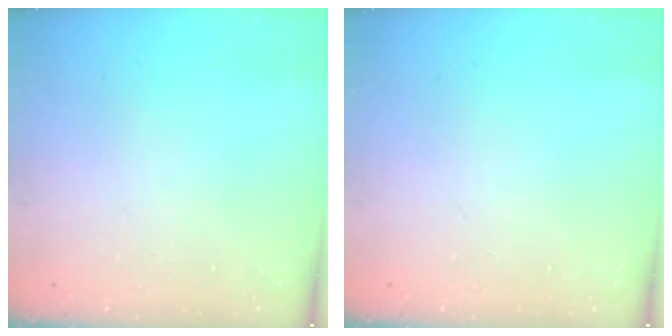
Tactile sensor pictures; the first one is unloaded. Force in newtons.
{"total": 0.0}